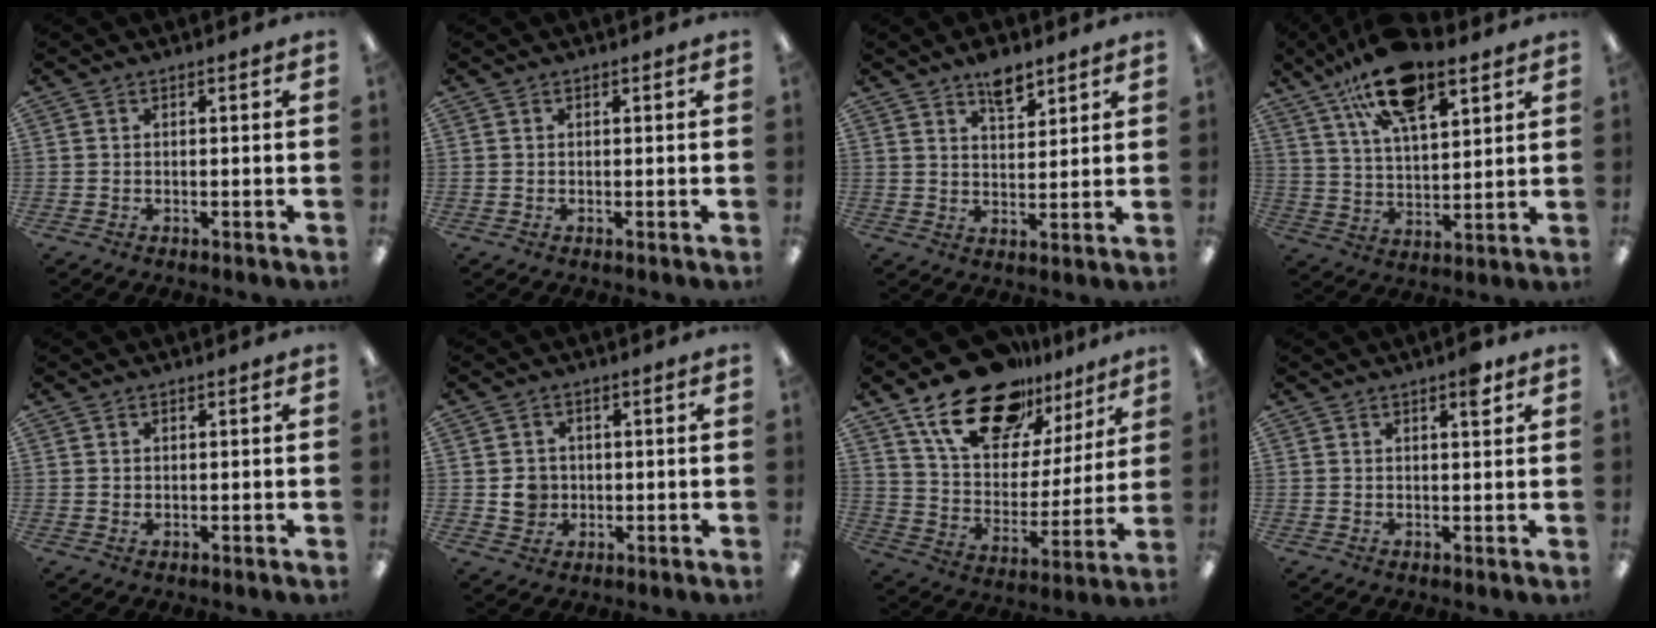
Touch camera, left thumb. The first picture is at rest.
{"total": 0.0}
{"total": 6.6, "force": [4.8, 3.1, 3.2], "torque": [-0.037, -0.027, 0.082]}
{"total": 16.8, "force": [11.7, 6.4, 10.3], "torque": [-0.185, -0.046, 0.201]}
{"total": 0.6, "force": [0.3, 0.5, 0.3], "torque": [0.001, 0.000, 0.003]}
{"total": 4.3, "force": [-0.1, 4.1, 1.2], "torque": [-0.005, -0.001, -0.005]}
{"total": 21.7, "force": [15.1, 11.4, 10.6], "torque": [-0.186, -0.085, 0.269]}
{"total": 3.7, "force": [2.3, 1.0, 2.7], "torque": [-0.036, -0.007, 0.035]}